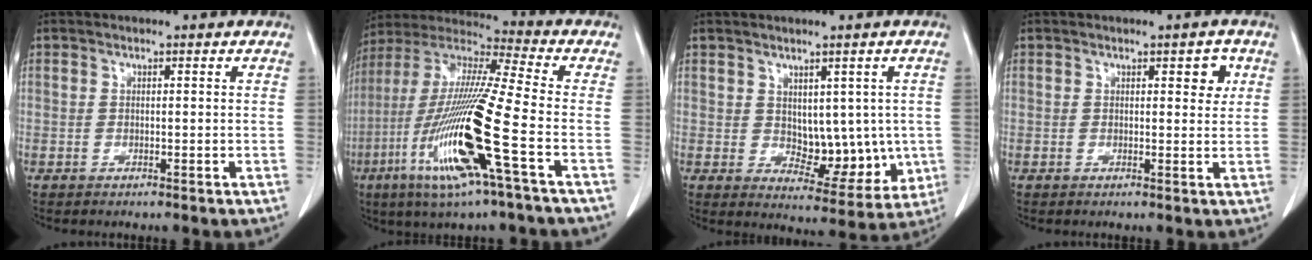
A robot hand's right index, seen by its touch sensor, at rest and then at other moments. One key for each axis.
{"total": 20.0, "fx": -6.8, "fy": 0.2, "fz": 18.8, "tx": -0.405, "ty": -0.030, "tz": -0.138}
{"total": 8.7, "fx": 0.2, "fy": 5.3, "fz": 6.9, "tx": -0.071, "ty": -0.001, "tz": 0.021}
{"total": 2.5, "fx": 1.1, "fy": 0.9, "fz": 2.1, "tx": -0.021, "ty": -0.001, "tz": 0.013}